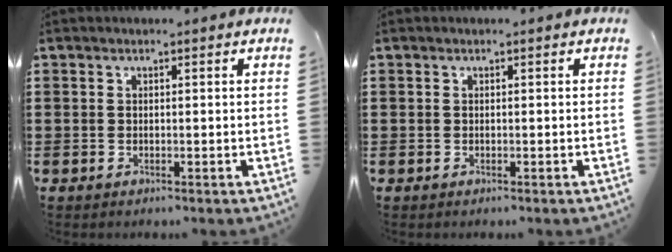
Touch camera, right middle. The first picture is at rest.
{"total": 0.0}